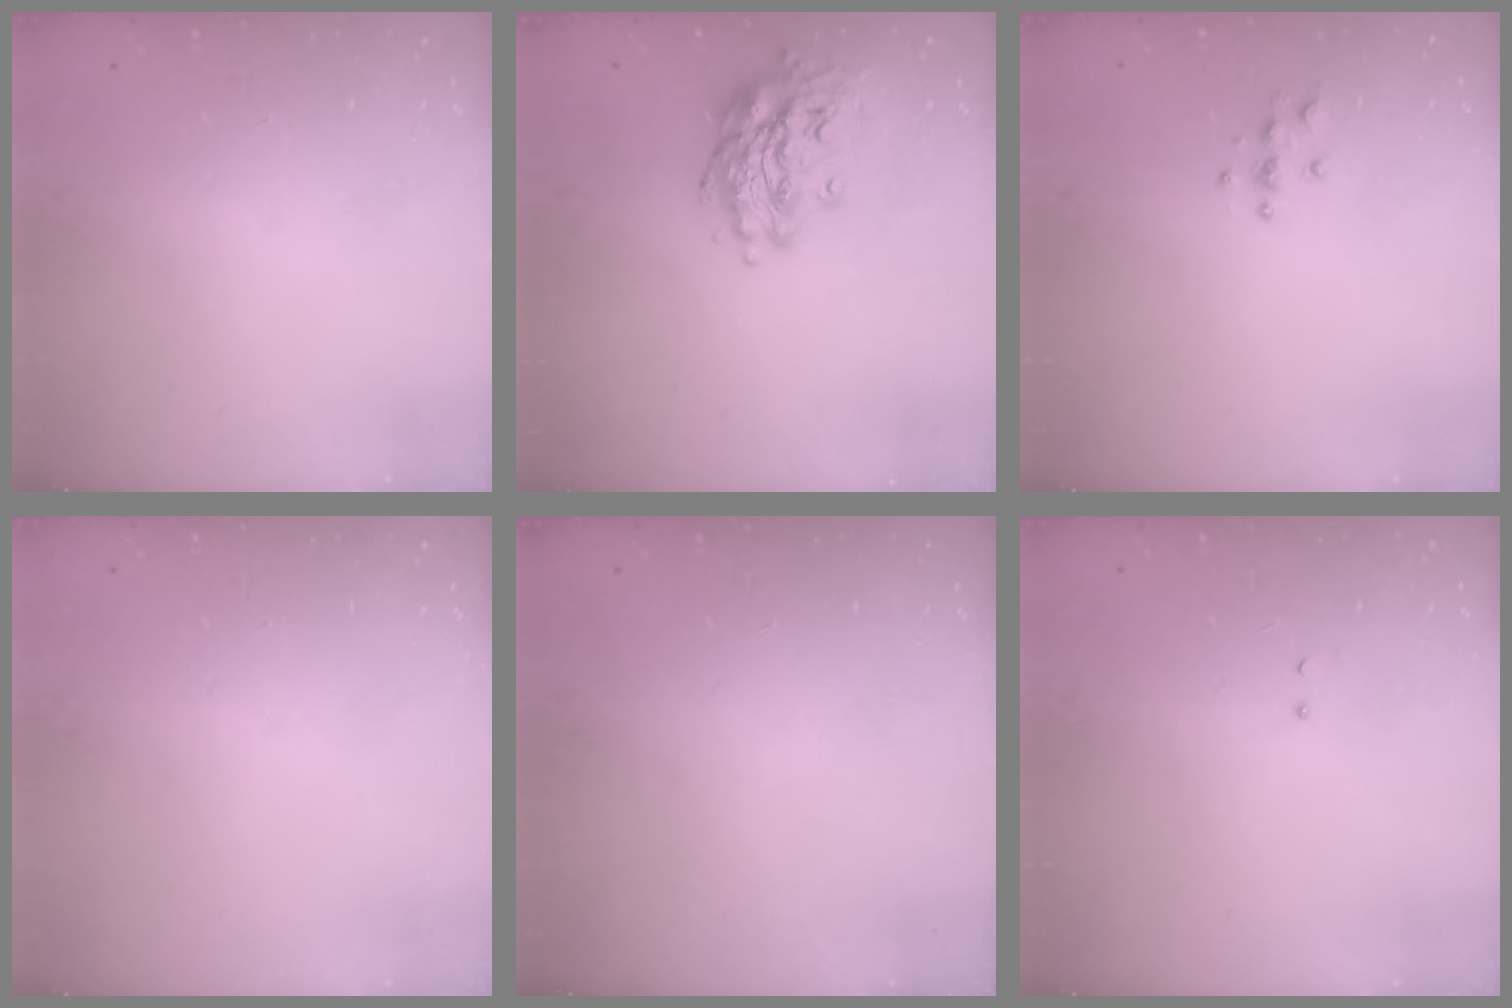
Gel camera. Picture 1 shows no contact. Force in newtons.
{"total": 16.0, "press": 15.8, "slide": 2.7}
{"total": 3.8, "press": 3.8, "slide": 0.4}
{"total": 0.0}
{"total": 0.0}
{"total": 2.1, "press": 2.0, "slide": 0.6}